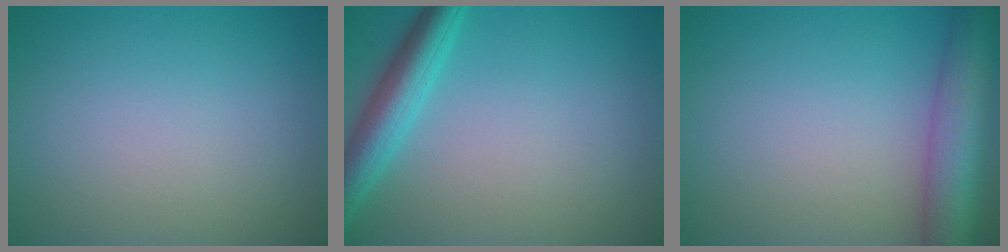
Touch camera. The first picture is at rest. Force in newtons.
{"total": 4.3, "press": 4.3, "slide": 0.2}
{"total": 7.5, "press": 7.5, "slide": 0.4}